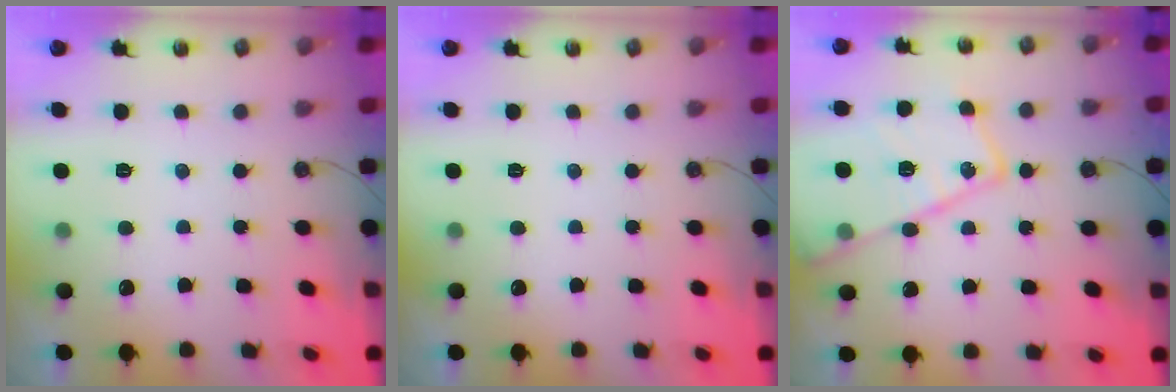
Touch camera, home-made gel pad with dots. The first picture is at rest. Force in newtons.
{"total": 0.0}
{"total": 20.5, "press": 20.4, "slide": 2.1}